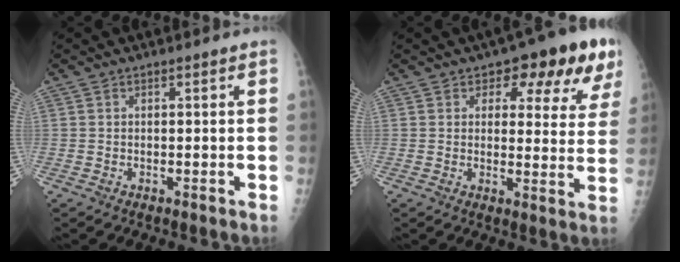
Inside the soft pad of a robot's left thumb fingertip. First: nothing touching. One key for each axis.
{"total": 13.5, "fx": 7.8, "fy": 6.3, "fz": 9.0, "tx": -0.053, "ty": -0.035, "tz": 0.083}